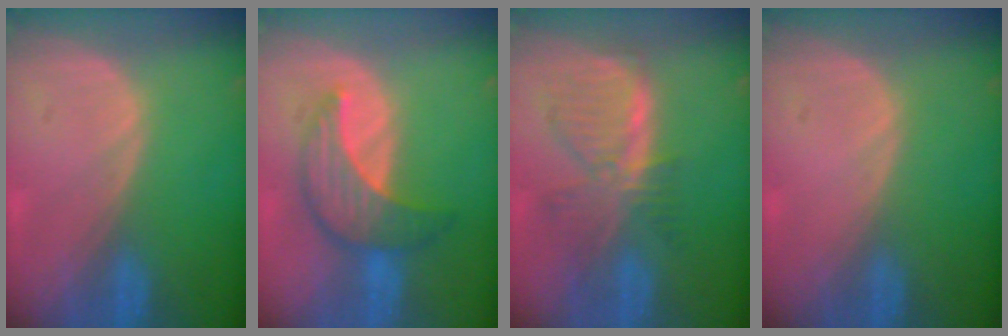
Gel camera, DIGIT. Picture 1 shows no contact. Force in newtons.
{"total": 7.3, "press": 7.2, "slide": 0.8}
{"total": 7.5, "press": 6.8, "slide": 3.1}
{"total": 0.0}